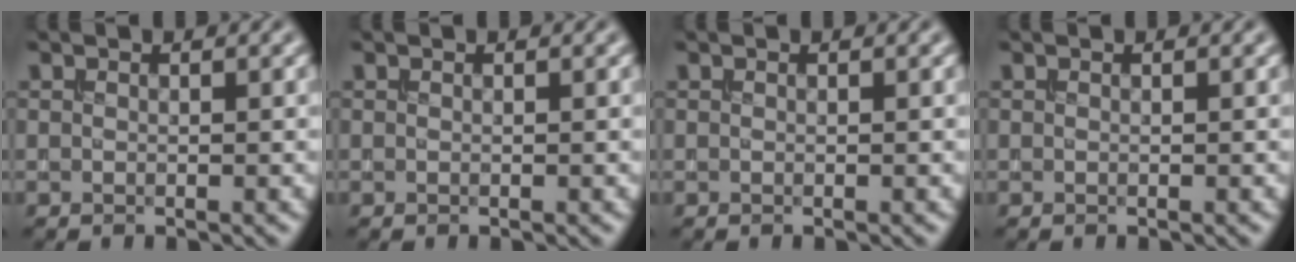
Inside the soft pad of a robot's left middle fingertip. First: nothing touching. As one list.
[{"total": 0.0}, {"total": 0.0}, {"total": 0.0}]